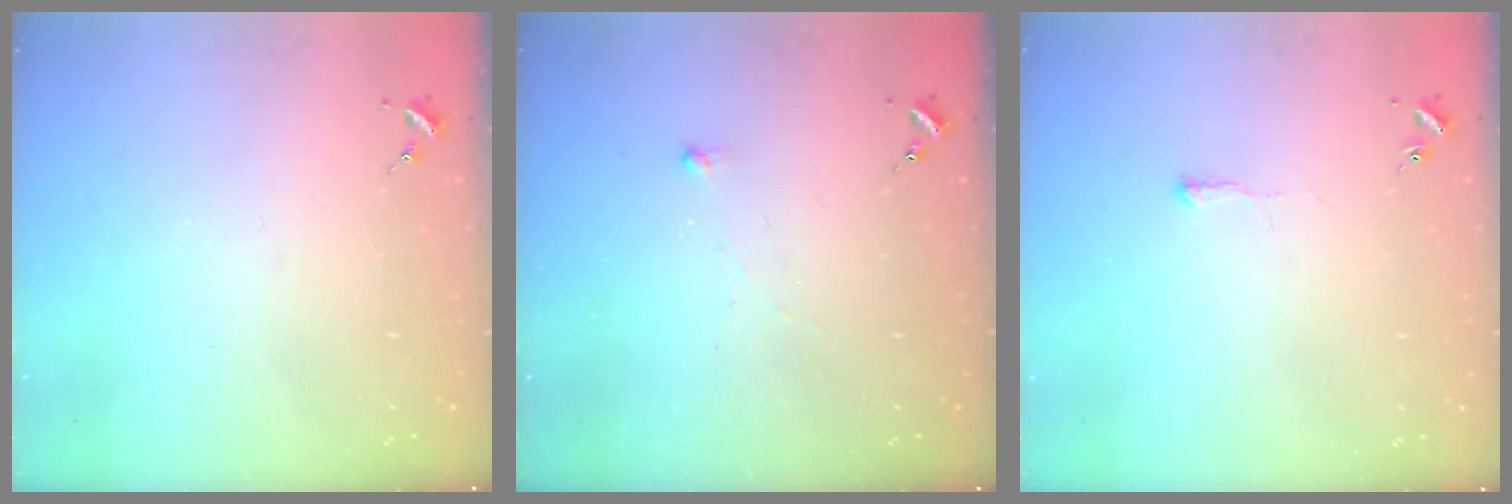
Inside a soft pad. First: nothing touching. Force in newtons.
{"total": 2.6, "press": 2.6, "slide": 0.6}
{"total": 4.0, "press": 3.9, "slide": 0.5}